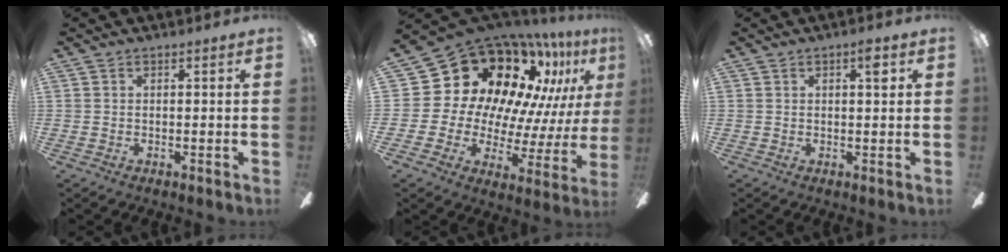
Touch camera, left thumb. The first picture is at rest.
{"total": 21.1, "force": [13.5, 12.9, 9.8], "torque": [-0.161, -0.117, 0.261]}
{"total": 3.4, "force": [1.3, 1.2, 2.9], "torque": [-0.030, -0.005, 0.013]}